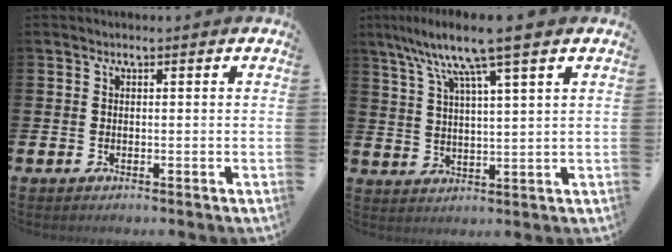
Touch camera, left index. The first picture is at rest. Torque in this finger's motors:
{"motor_torque": [0.93, -1.20, 1.05, 0.21]}